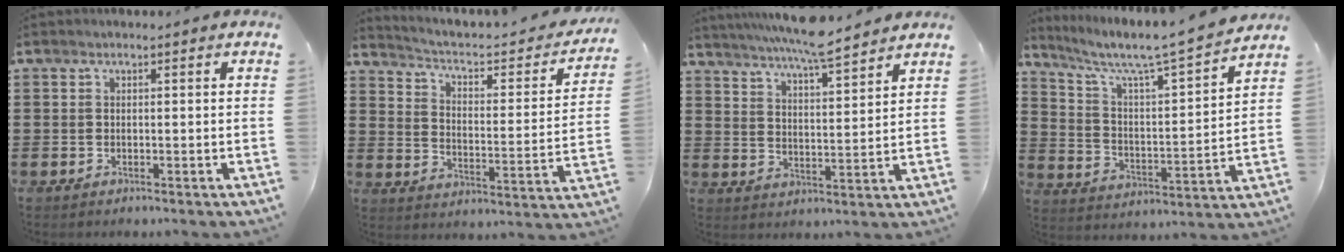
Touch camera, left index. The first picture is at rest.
{"total": 3.1, "force": [2.2, 0.9, 1.9], "torque": [-0.055, -0.025, 0.025]}
{"total": 6.3, "force": [5.8, -0.5, 2.3], "torque": [-0.064, -0.034, 0.101]}
{"total": 6.1, "force": [5.3, 0.1, 3.0], "torque": [-0.084, -0.048, 0.081]}